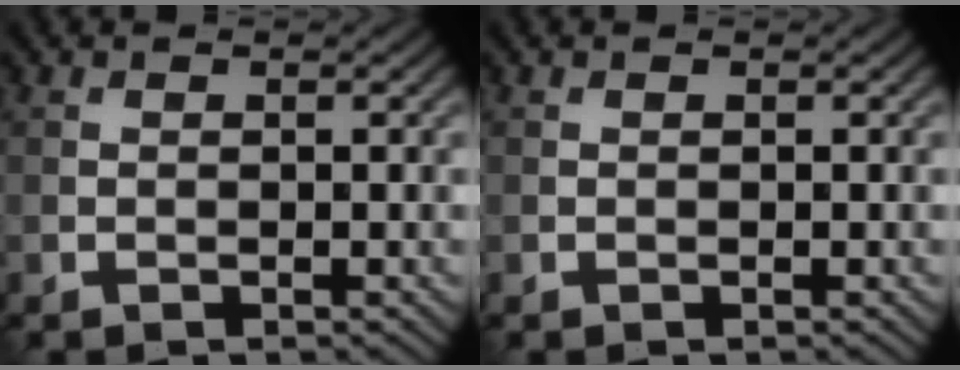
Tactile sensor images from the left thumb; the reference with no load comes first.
{"total": 0.0}